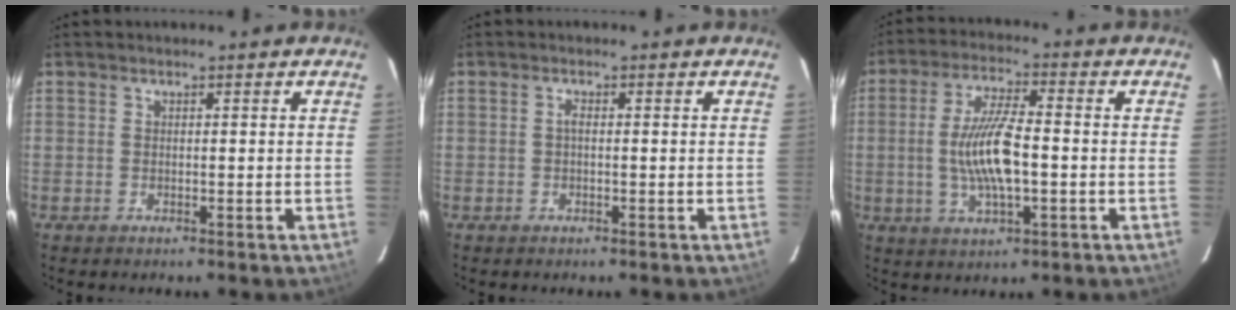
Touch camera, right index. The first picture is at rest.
{"total": 0.8, "force": [-0.1, 0.3, 0.7], "torque": [-0.015, 0.005, -0.003]}
{"total": 10.7, "force": [-1.3, 2.8, 10.2], "torque": [-0.200, -0.001, -0.023]}